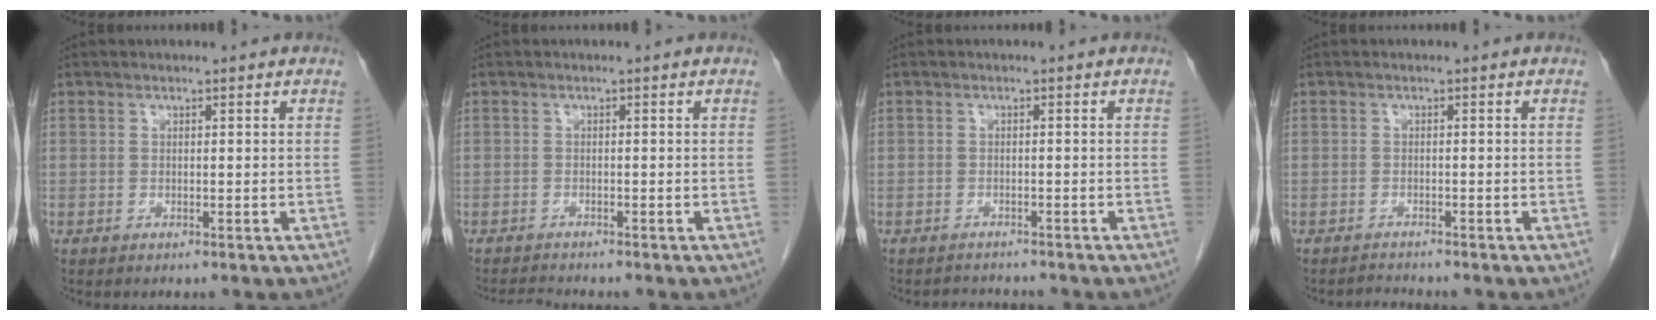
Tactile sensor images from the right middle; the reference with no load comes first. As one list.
[{"total": 2.0, "force": [-2.0, -0.3, 0.2], "torque": [-0.007, -0.011, -0.035]}, {"total": 2.2, "force": [-2.2, 0.3, -0.2], "torque": [0.001, -0.009, -0.033]}, {"total": 1.3, "force": [-1.3, -0.2, -0.2], "torque": [-0.001, -0.010, -0.019]}]